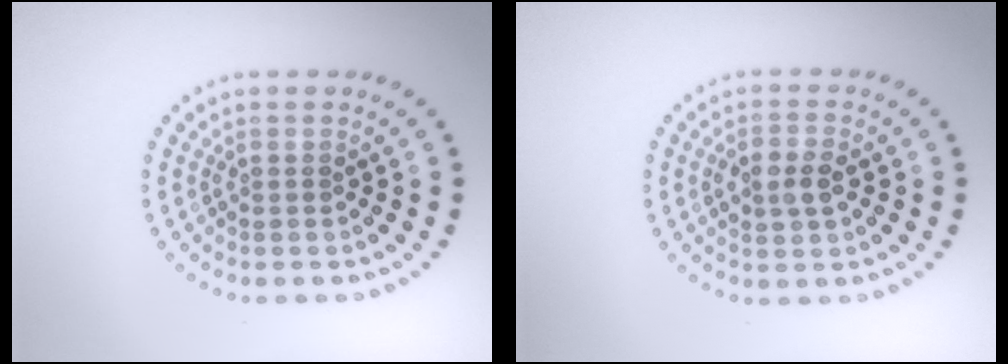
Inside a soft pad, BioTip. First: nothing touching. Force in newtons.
{"total": 2.4, "press": 2.4, "slide": 0.4}